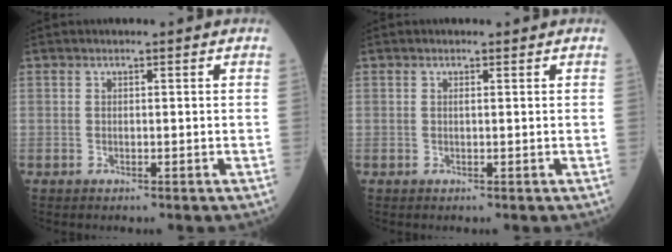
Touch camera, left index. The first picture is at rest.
{"total": 0.7, "force": [0.4, 0.3, 0.4], "torque": [-0.015, 0.007, 0.009]}